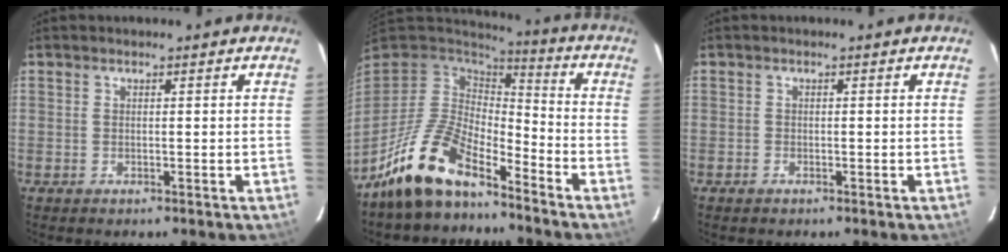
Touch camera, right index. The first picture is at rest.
{"total": 13.9, "force": [-10.6, 4.8, 7.6], "torque": [-0.155, -0.001, -0.202]}
{"total": 0.8, "force": [-0.6, 0.5, 0.2], "torque": [-0.005, 0.001, -0.013]}